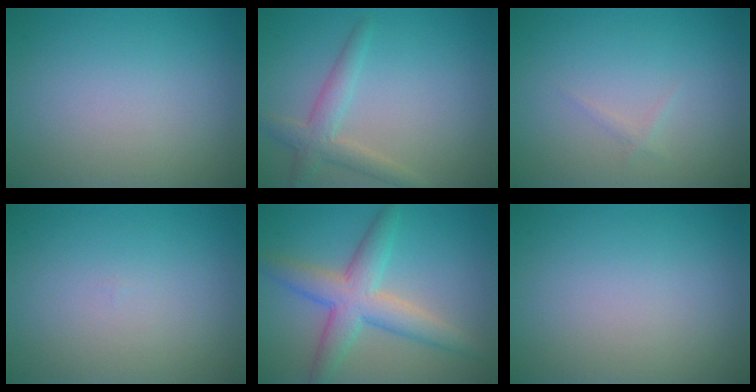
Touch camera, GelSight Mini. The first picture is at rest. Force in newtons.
{"total": 2.8, "press": 2.8, "slide": 0.2}
{"total": 0.6, "press": 0.6, "slide": 0.1}
{"total": 0.0}
{"total": 5.5, "press": 5.5, "slide": 0.2}
{"total": 0.0}